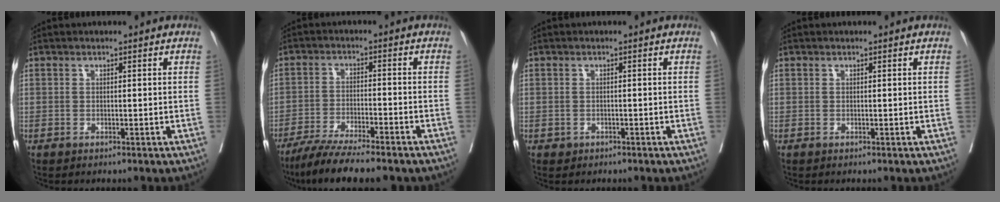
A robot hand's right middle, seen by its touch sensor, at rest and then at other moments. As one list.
[{"total": 10.7, "force": [-8.8, 0.7, 6.0], "torque": [-0.094, -0.025, -0.142]}, {"total": 0.9, "force": [-0.5, 0.8, 0.1], "torque": [-0.004, 0.003, -0.005]}, {"total": 0.0}]